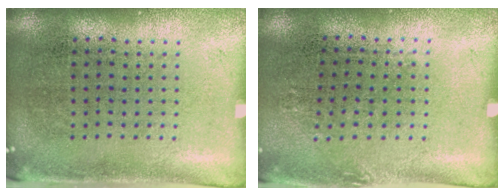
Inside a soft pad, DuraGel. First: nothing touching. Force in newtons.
{"total": 0.7, "press": 0.7, "slide": 0.2}